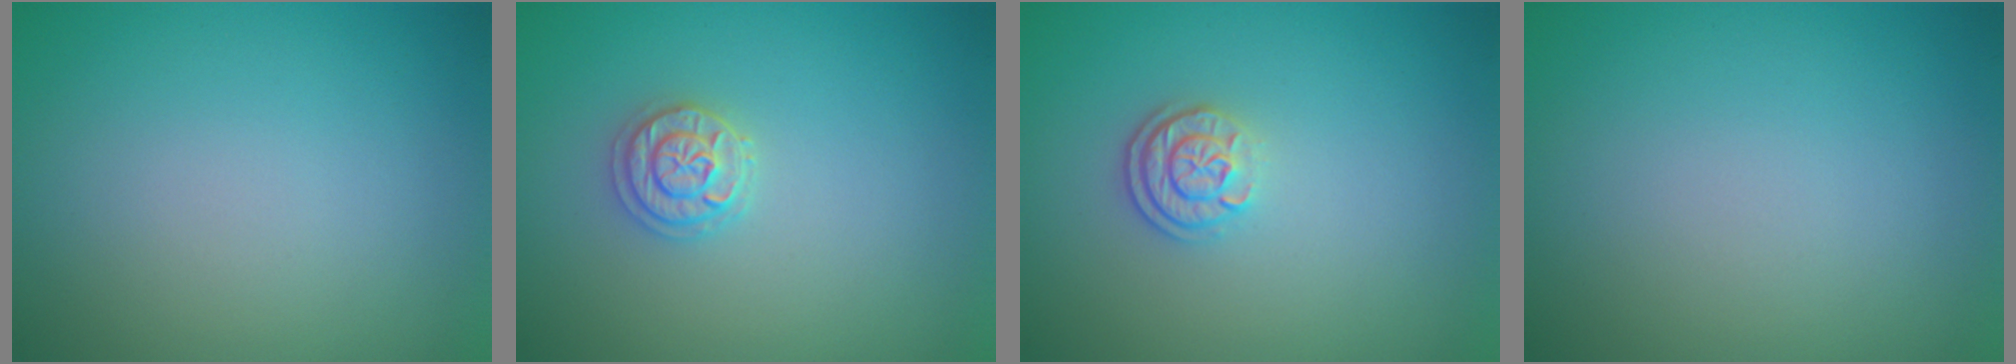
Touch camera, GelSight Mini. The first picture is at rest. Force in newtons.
{"total": 2.1, "press": 2.1, "slide": 0.5}
{"total": 2.5, "press": 2.0, "slide": 1.5}
{"total": 0.0}